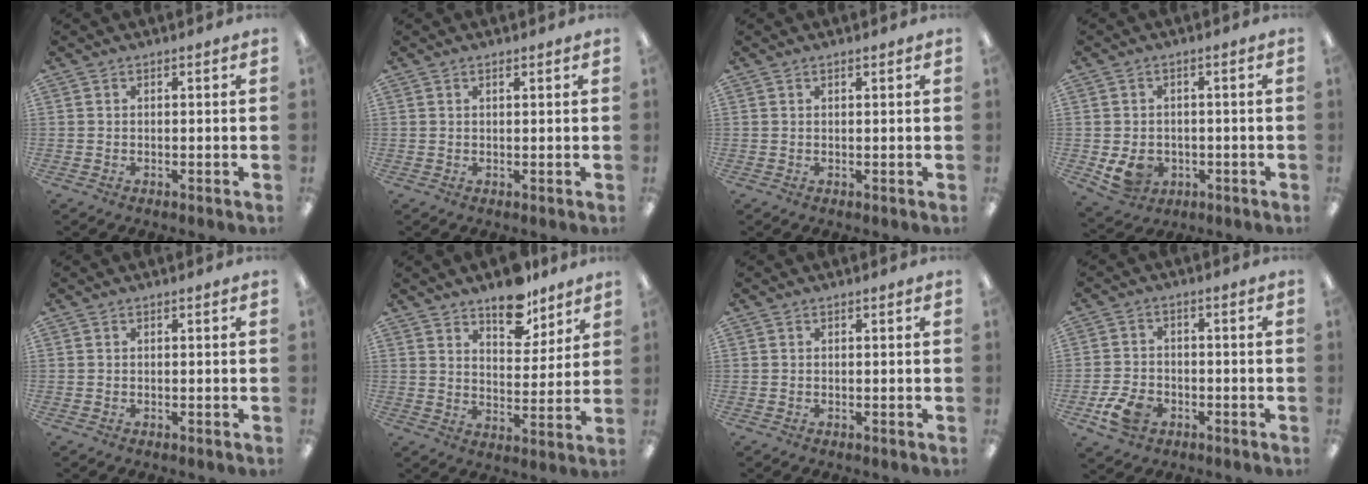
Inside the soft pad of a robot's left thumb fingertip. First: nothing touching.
{"total": 0.9, "force": [0.7, 0.2, 0.5], "torque": [-0.003, -0.003, 0.012]}
{"total": 0.6, "force": [0.5, 0.1, 0.3], "torque": [-0.006, 0.001, 0.009]}
{"total": 6.0, "force": [-1.5, 5.0, 3.0], "torque": [-0.061, 0.009, -0.025]}
{"total": 0.0}
{"total": 10.5, "force": [8.4, 4.8, 4.1], "torque": [-0.035, -0.057, 0.147]}
{"total": 0.0}
{"total": 6.9, "force": [-3.3, 4.8, 3.7], "torque": [-0.077, 0.016, -0.059]}